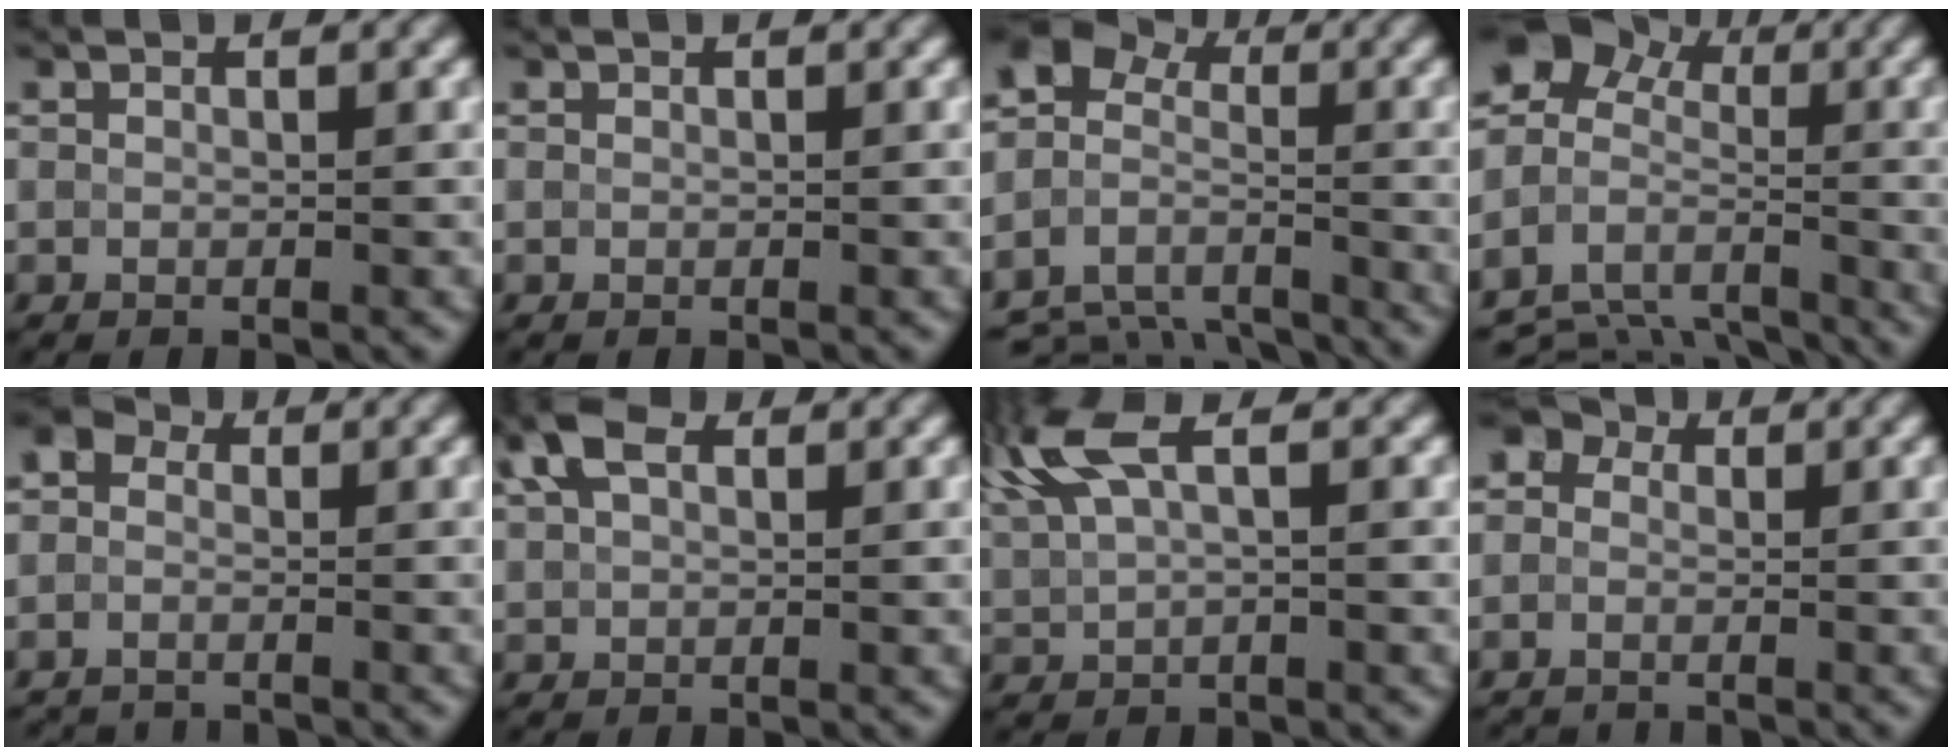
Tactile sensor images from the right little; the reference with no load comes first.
{"total": 0.0}
{"total": 10.9, "force": [-6.5, 7.6, 4.4], "torque": [-0.104, -0.012, -0.078]}
{"total": 11.8, "force": [-5.7, 9.1, 4.9], "torque": [-0.133, -0.012, -0.062]}
{"total": 3.6, "force": [-2.6, 2.2, 1.0], "torque": [-0.003, 0.006, -0.053]}
{"total": 4.2, "force": [1.9, 2.4, 2.9], "torque": [-0.062, 0.018, 0.027]}
{"total": 4.9, "force": [2.7, 1.4, 3.9], "torque": [-0.099, 0.017, 0.052]}
{"total": 3.5, "force": [-1.7, 2.9, 1.1], "torque": [0.000, 0.011, -0.045]}